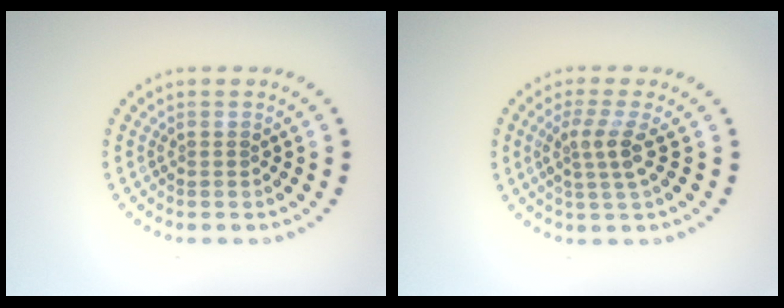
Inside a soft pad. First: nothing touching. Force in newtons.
{"total": 2.6, "press": 2.0, "slide": 1.7}